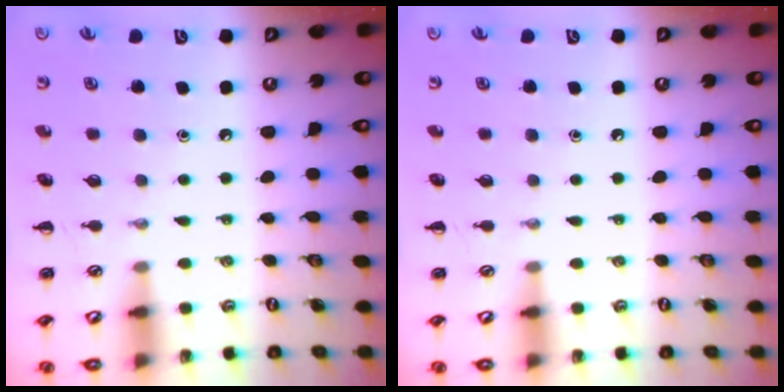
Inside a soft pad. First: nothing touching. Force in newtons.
{"total": 0.0}